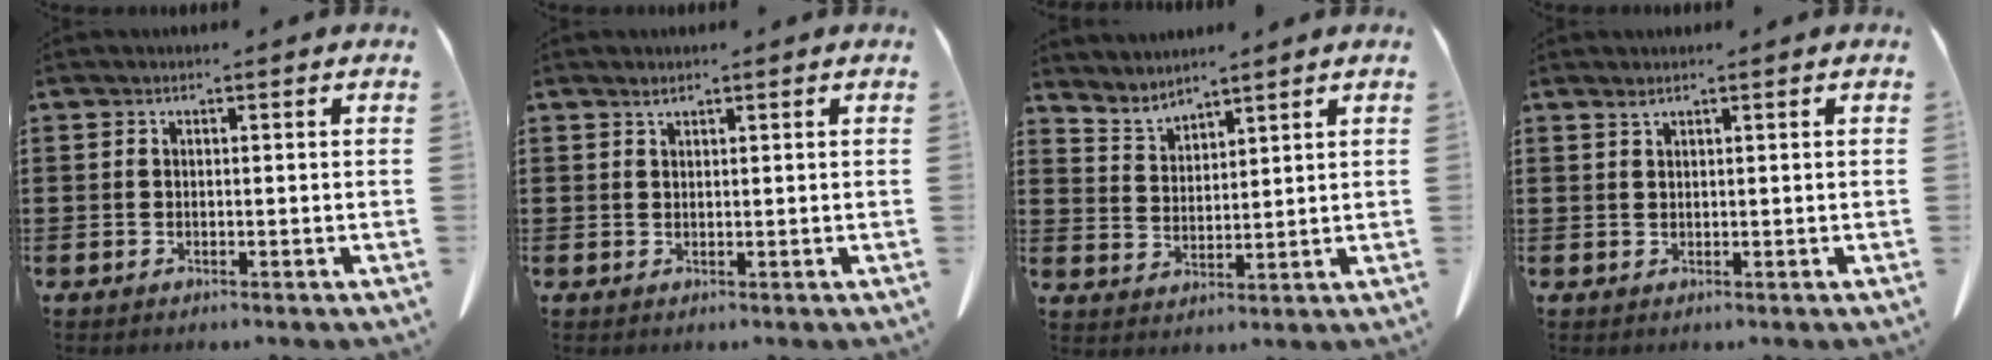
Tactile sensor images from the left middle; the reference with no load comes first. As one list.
[{"total": 0.9, "force": [0.8, 0.2, 0.4], "torque": [-0.010, -0.001, 0.016]}, {"total": 3.4, "force": [3.4, 0.5, 0.4], "torque": [-0.021, -0.017, 0.063]}, {"total": 1.0, "force": [0.8, 0.0, 0.6], "torque": [-0.013, -0.003, 0.017]}]